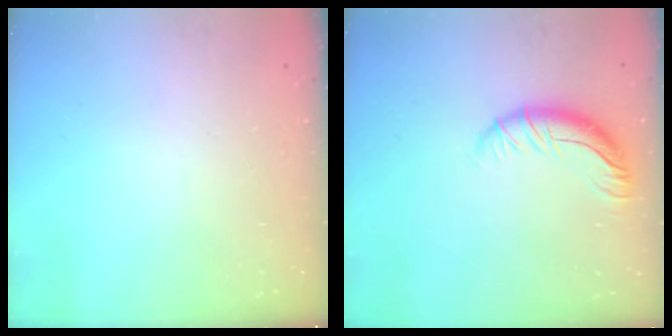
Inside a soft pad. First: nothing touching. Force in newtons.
{"total": 10.2, "press": 10.2, "slide": 0.7}